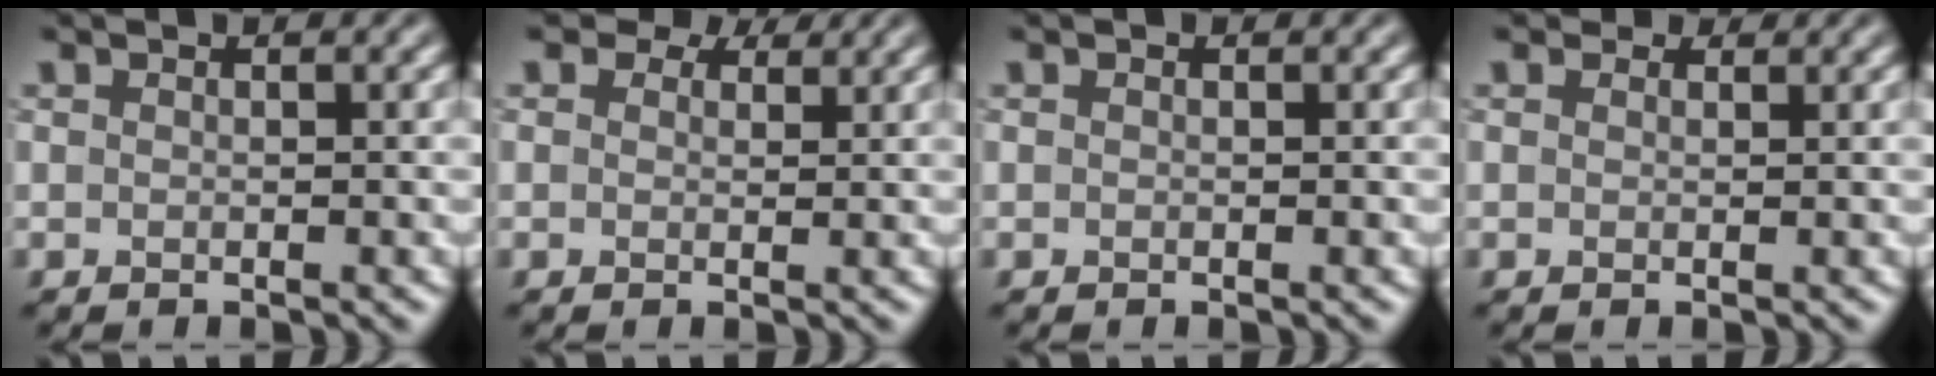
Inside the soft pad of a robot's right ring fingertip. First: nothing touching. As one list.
[{"total": 3.1, "force": [2.3, 1.6, 1.3], "torque": [-0.026, -0.001, 0.022]}, {"total": 0.0}, {"total": 1.1, "force": [0.9, 0.5, 0.2], "torque": [-0.006, -0.008, 0.004]}]